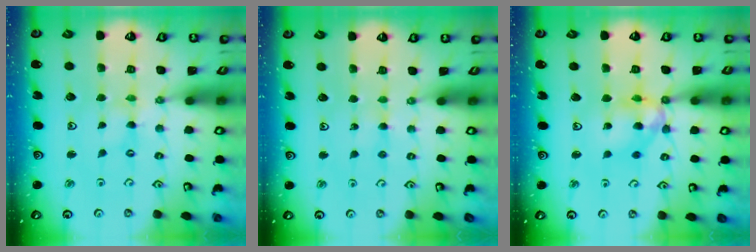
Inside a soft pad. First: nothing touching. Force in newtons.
{"total": 2.6, "press": 2.6, "slide": 0.3}
{"total": 11.8, "press": 11.7, "slide": 1.1}